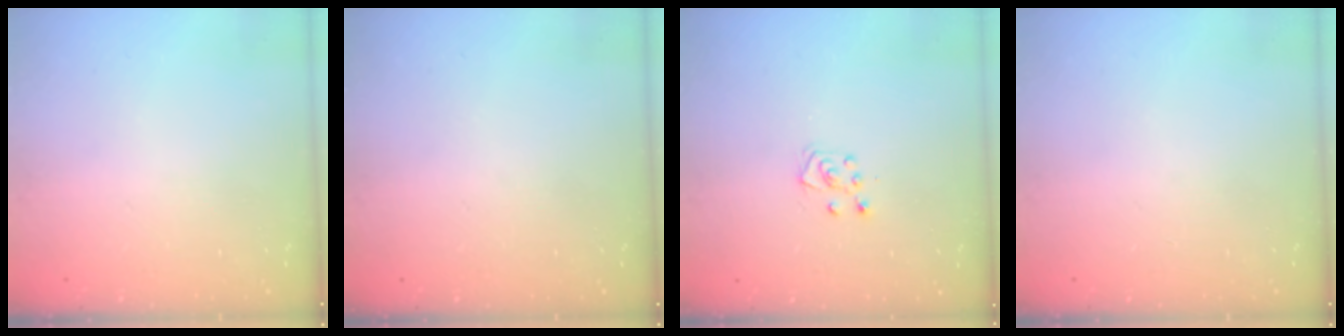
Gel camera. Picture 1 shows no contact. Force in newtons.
{"total": 0.0}
{"total": 4.8, "press": 4.8, "slide": 0.5}
{"total": 0.0}